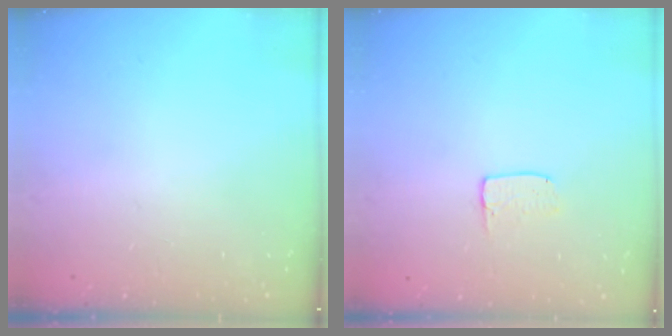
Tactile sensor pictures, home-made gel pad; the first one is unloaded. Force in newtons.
{"total": 4.1, "press": 4.1, "slide": 0.3}